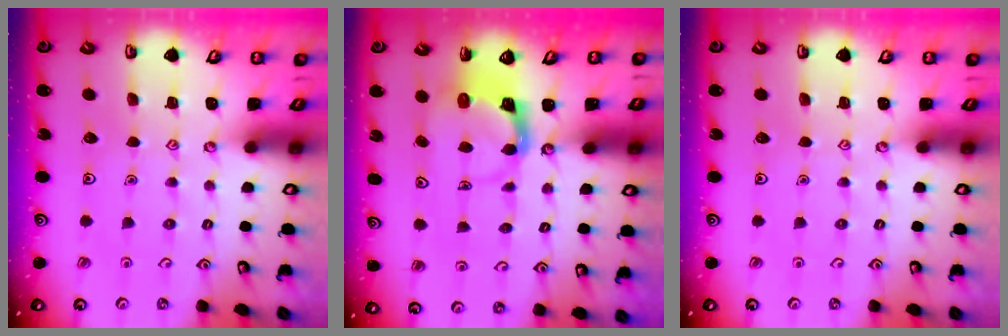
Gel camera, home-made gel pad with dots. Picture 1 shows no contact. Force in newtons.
{"total": 3.9, "press": 3.9, "slide": 0.4}
{"total": 0.0}